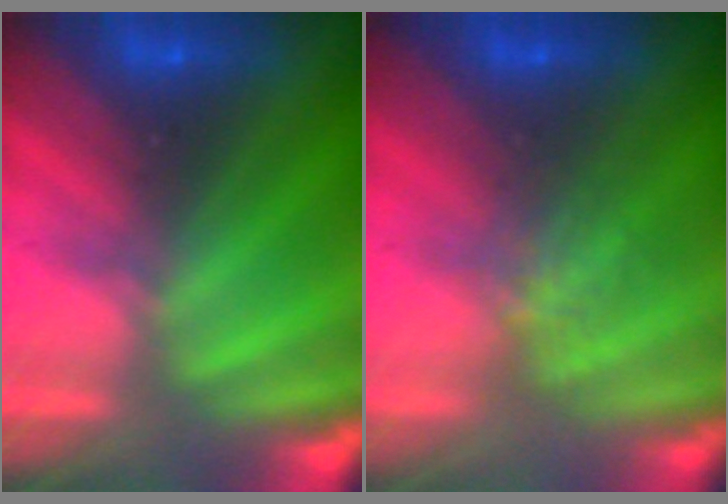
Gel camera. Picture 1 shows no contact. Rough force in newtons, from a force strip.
{"total": 1.2}